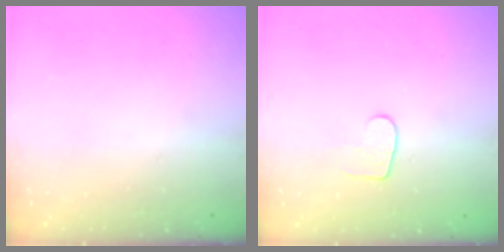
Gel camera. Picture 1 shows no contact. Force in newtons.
{"total": 4.3, "press": 4.3, "slide": 0.5}